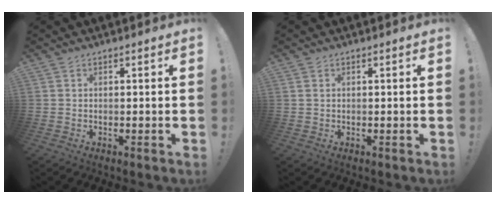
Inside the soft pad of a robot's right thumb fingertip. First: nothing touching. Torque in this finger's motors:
{"motor_torque": [0.17, 0.03, -0.35, 0.15, -0.02]}